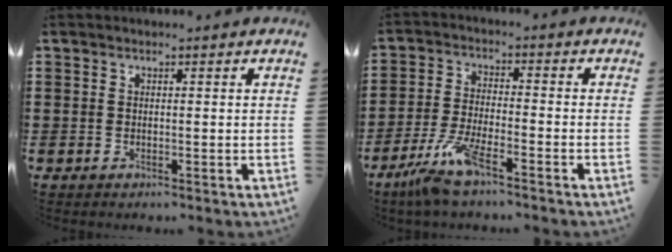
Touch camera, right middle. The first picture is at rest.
{"total": 7.4, "force": [-5.3, 1.0, 5.1], "torque": [-0.120, -0.013, -0.102]}